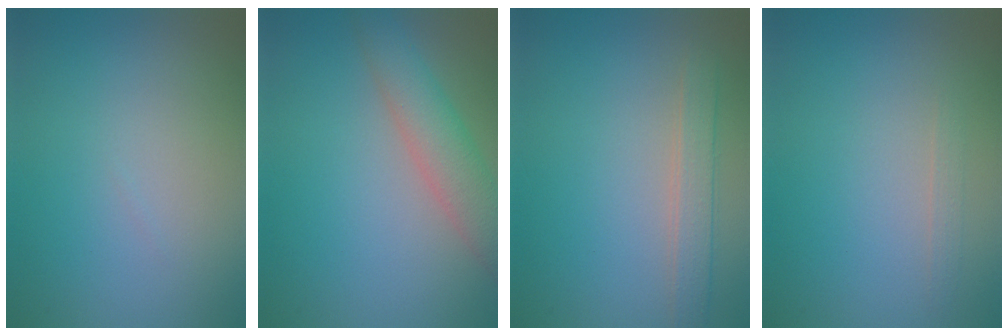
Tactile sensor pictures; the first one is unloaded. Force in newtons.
{"total": 4.3, "press": 4.3, "slide": 0.2}
{"total": 2.3, "press": 2.3, "slide": 0.3}
{"total": 0.6, "press": 0.6, "slide": 0.0}